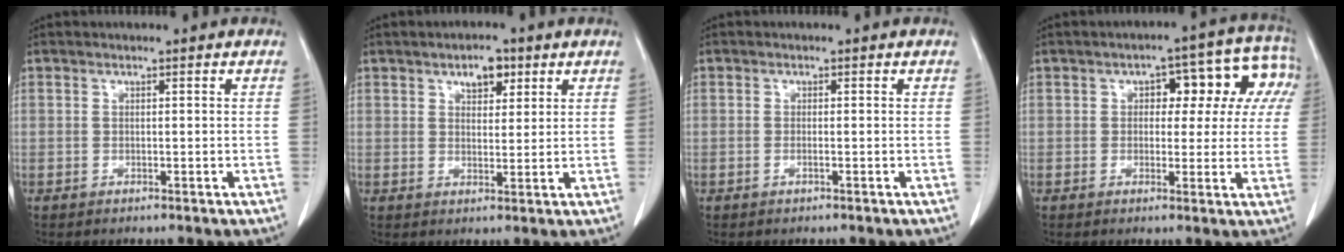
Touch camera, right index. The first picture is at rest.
{"total": 4.0, "force": [2.3, 2.1, 2.6], "torque": [-0.037, 0.002, 0.036]}
{"total": 0.5, "force": [-0.1, -0.1, 0.5], "torque": [-0.006, 0.001, 0.000]}
{"total": 10.1, "force": [2.7, 5.4, 8.1], "torque": [-0.080, 0.044, 0.030]}